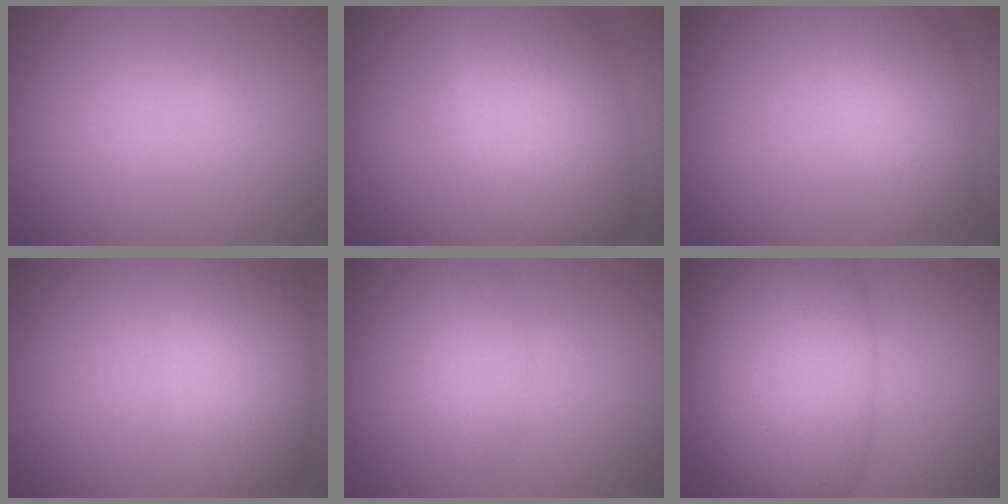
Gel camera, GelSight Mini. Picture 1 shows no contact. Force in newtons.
{"total": 8.1, "press": 8.1, "slide": 0.4}
{"total": 3.5, "press": 3.4, "slide": 0.2}
{"total": 5.2, "press": 5.2, "slide": 0.5}
{"total": 1.8, "press": 1.8, "slide": 0.0}
{"total": 9.4, "press": 9.4, "slide": 0.2}